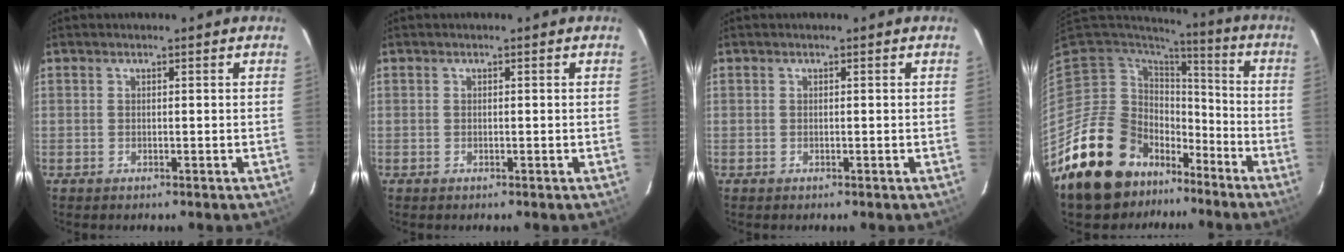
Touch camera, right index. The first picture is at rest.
{"total": 0.0}
{"total": 0.0}
{"total": 18.1, "force": [-12.9, 11.7, 5.1], "torque": [-0.131, 0.026, -0.200]}